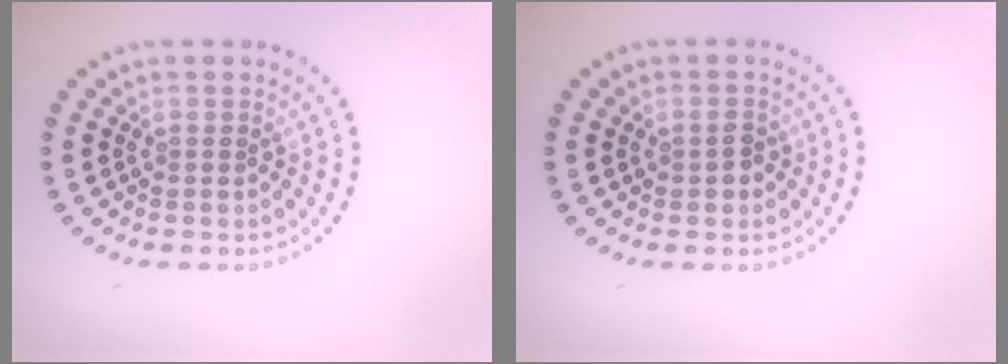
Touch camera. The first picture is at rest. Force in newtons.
{"total": 1.4, "press": 1.4, "slide": 0.1}